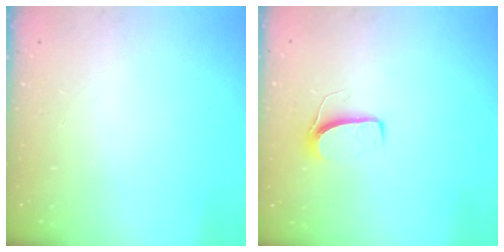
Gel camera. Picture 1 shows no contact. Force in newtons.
{"total": 6.8, "press": 6.7, "slide": 0.5}